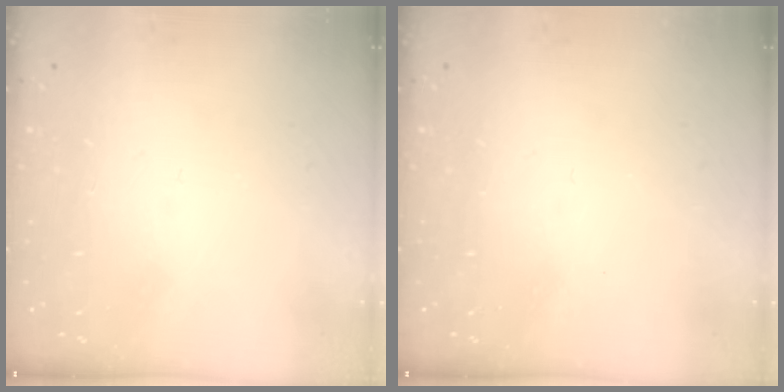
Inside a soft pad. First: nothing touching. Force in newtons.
{"total": 0.0}